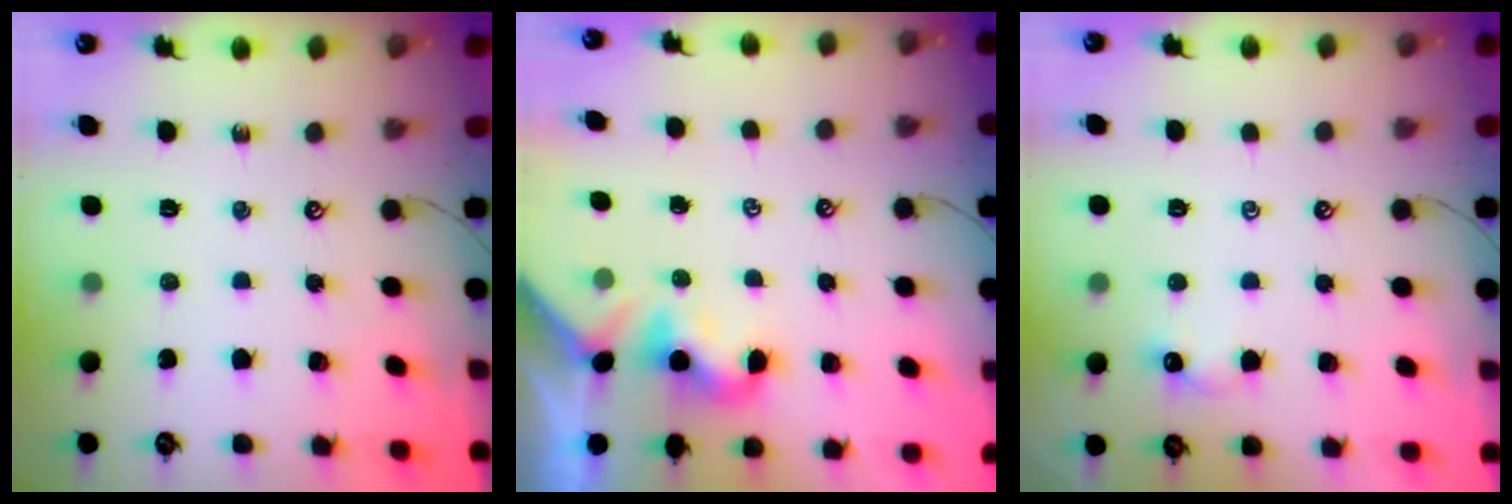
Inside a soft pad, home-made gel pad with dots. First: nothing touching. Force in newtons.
{"total": 2.0, "press": 1.9, "slide": 0.4}
{"total": 0.6, "press": 0.3, "slide": 0.6}